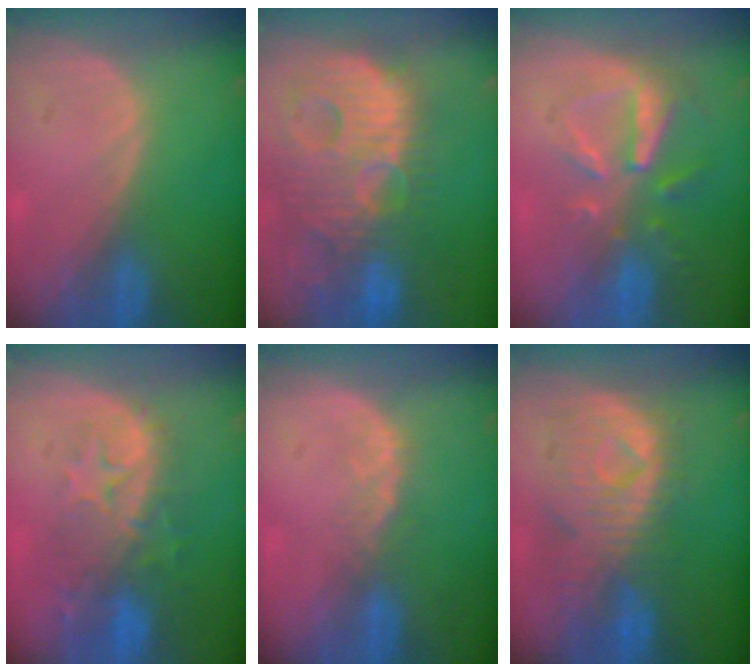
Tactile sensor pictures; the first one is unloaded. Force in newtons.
{"total": 14.4, "press": 12.4, "slide": 7.3}
{"total": 8.2, "press": 7.4, "slide": 3.6}
{"total": 9.9, "press": 8.6, "slide": 4.8}
{"total": 2.6, "press": 2.1, "slide": 1.5}
{"total": 10.2, "press": 9.3, "slide": 4.2}